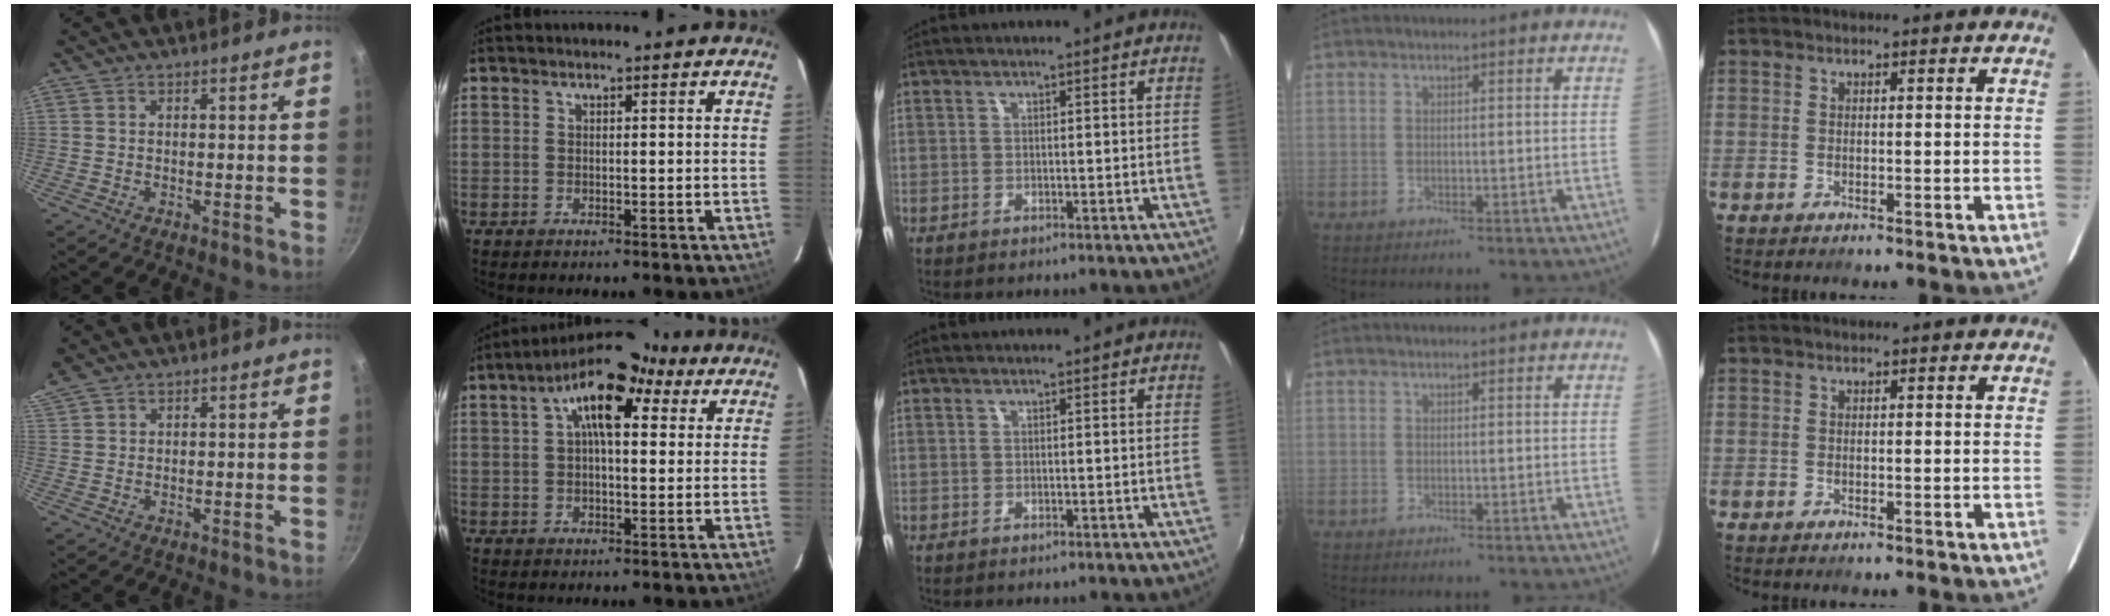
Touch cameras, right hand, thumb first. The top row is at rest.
{"thumb": {"total": 4.5, "force": [3.5, 2.2, 1.8], "torque": [-0.041, 0.016, 0.074]}, "index": {"total": 13.3, "force": [5.7, 5.7, 10.6], "torque": [-0.176, 0.034, 0.083]}}